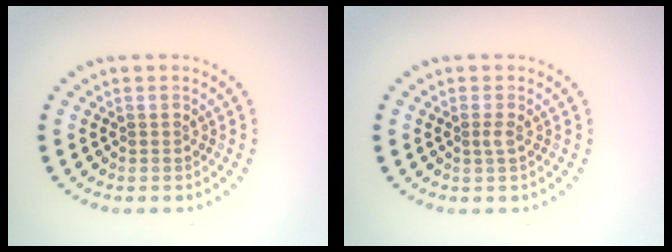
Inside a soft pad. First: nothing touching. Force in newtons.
{"total": 0.7, "press": 0.6, "slide": 0.4}